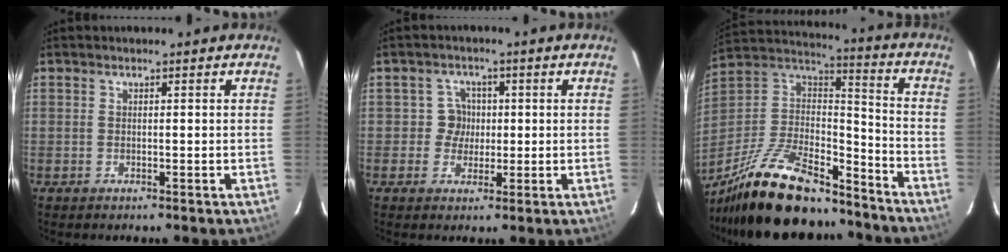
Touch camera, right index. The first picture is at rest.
{"total": 3.4, "force": [-0.1, 3.4, -0.2], "torque": [0.013, 0.015, -0.005]}
{"total": 27.3, "force": [-21.1, 9.1, 14.6], "torque": [-0.292, -0.008, -0.334]}